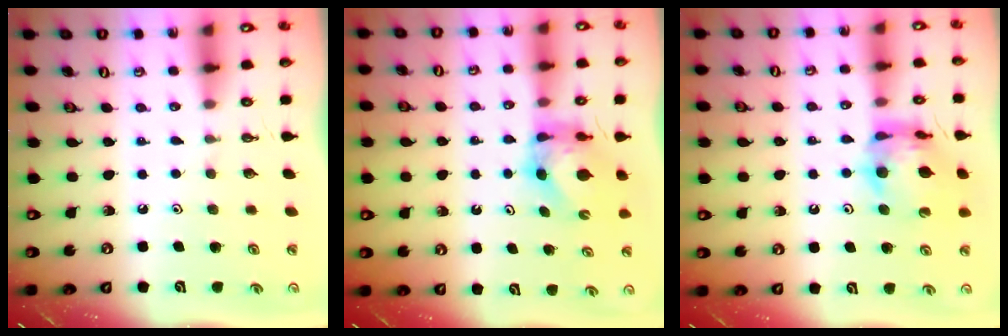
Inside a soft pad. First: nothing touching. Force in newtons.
{"total": 6.1, "press": 6.1, "slide": 0.2}
{"total": 13.6, "press": 13.5, "slide": 1.5}